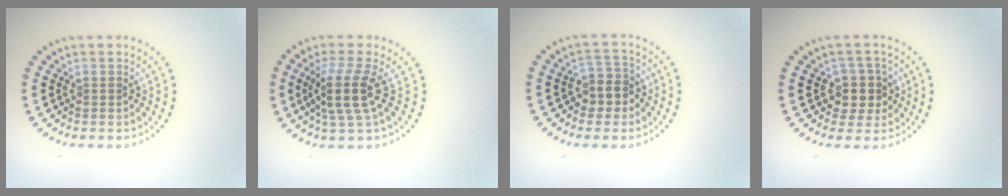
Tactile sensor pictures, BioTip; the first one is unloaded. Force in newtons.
{"total": 3.8, "press": 2.9, "slide": 2.5}
{"total": 2.9, "press": 2.6, "slide": 1.2}
{"total": 3.0, "press": 2.7, "slide": 1.3}